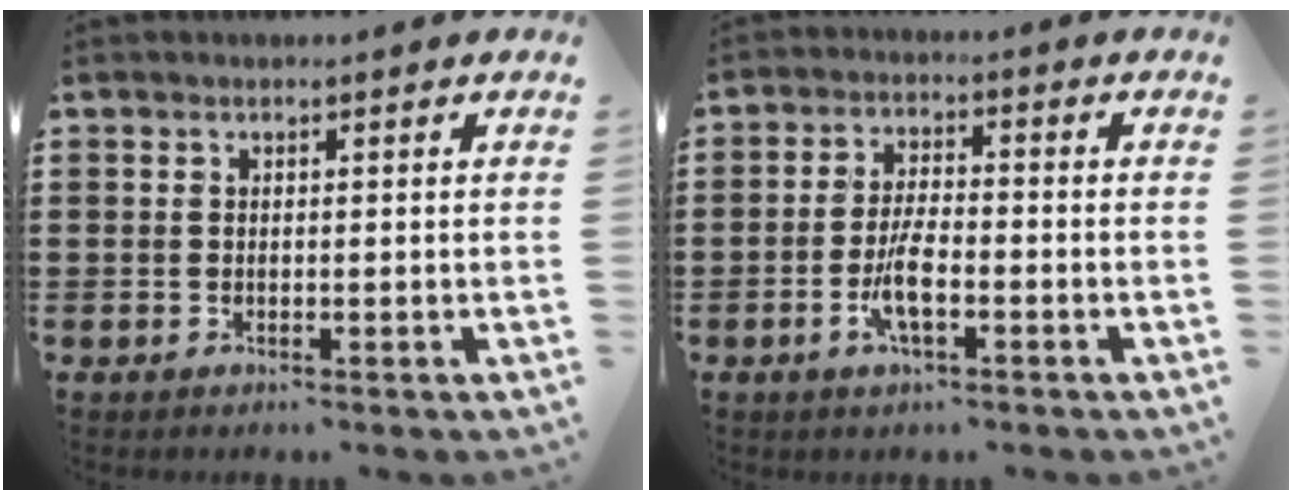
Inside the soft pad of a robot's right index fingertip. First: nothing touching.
{"total": 5.8, "force": [-2.2, 1.7, 5.0], "torque": [-0.109, -0.005, -0.046]}